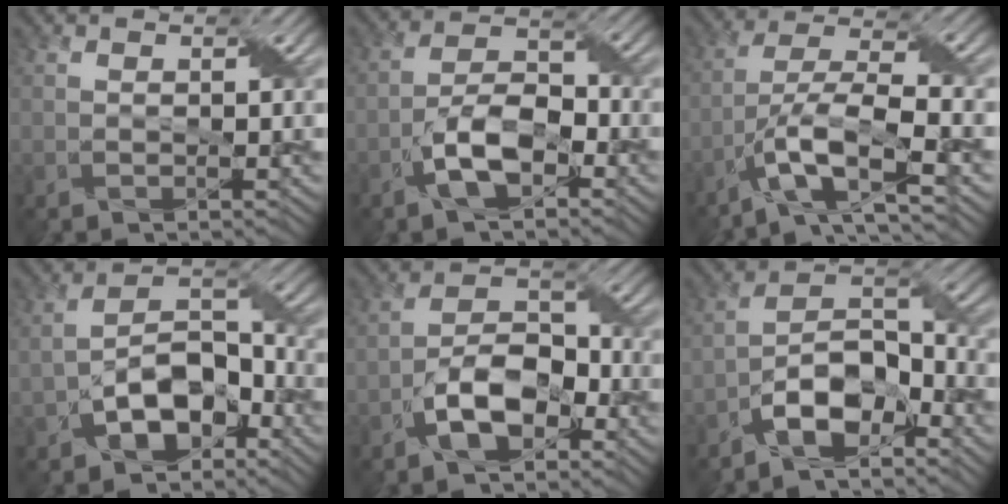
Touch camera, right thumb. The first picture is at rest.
{"total": 7.2, "force": [-3.8, 3.2, 5.2], "torque": [-0.095, 0.009, -0.077]}
{"total": 10.7, "force": [-5.3, 3.4, 8.6], "torque": [-0.165, -0.003, -0.096]}
{"total": 8.6, "force": [-4.4, 4.9, 5.5], "torque": [-0.092, 0.007, -0.089]}
{"total": 8.1, "force": [-4.2, 4.2, 5.6], "torque": [-0.098, 0.010, -0.084]}
{"total": 9.6, "force": [-6.2, 3.9, 6.2], "torque": [-0.104, 0.003, -0.124]}